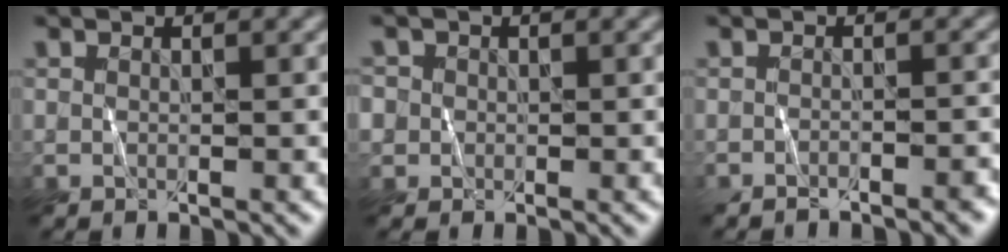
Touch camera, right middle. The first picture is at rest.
{"total": 2.0, "force": [-0.1, 1.9, 0.0], "torque": [0.010, 0.009, -0.007]}
{"total": 1.6, "force": [-1.5, 0.1, 0.5], "torque": [0.004, 0.001, -0.029]}